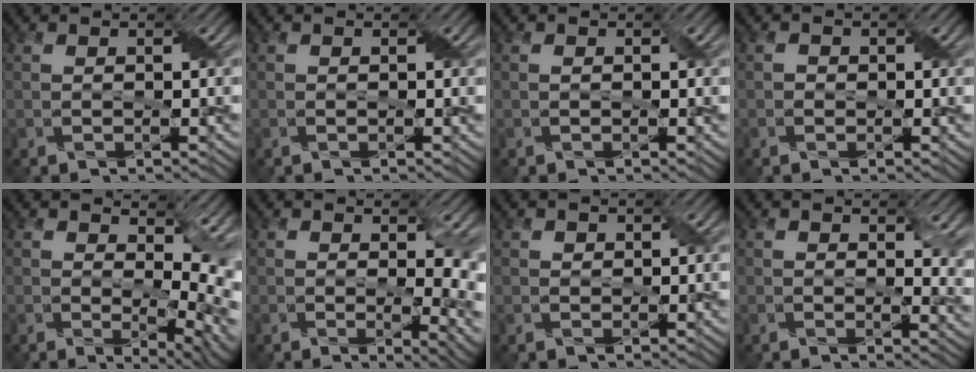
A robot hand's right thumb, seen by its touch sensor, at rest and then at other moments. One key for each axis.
{"total": 0.0}
{"total": 0.0}
{"total": 0.7, "fx": -0.2, "fy": 0.6, "fz": 0.1, "tx": -0.002, "ty": -0.002, "tz": -0.004}
{"total": 9.8, "fx": 2.0, "fy": 5.0, "fz": 8.2, "tx": -0.122, "ty": -0.017, "tz": 0.051}
{"total": 7.4, "fx": -0.1, "fy": 3.3, "fz": 6.7, "tx": -0.081, "ty": -0.018, "tz": 0.015}
{"total": 0.6, "fx": 0.2, "fy": 0.6, "fz": 0.1, "tx": -0.004, "ty": -0.003, "tz": 0.004}
{"total": 4.4, "fx": 1.3, "fy": 2.5, "fz": 3.3, "tx": -0.044, "ty": -0.013, "tz": 0.023}